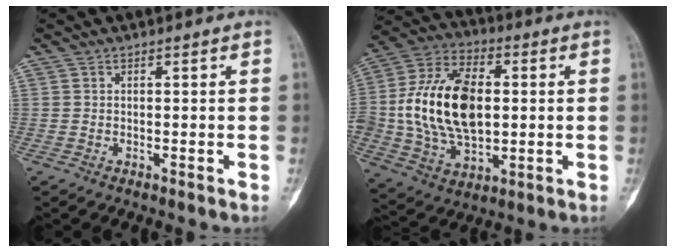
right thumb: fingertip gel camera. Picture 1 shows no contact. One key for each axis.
{"total": 21.0, "fx": 0.9, "fy": 12.9, "fz": 16.5, "tx": -0.303, "ty": 0.010, "tz": 0.020}